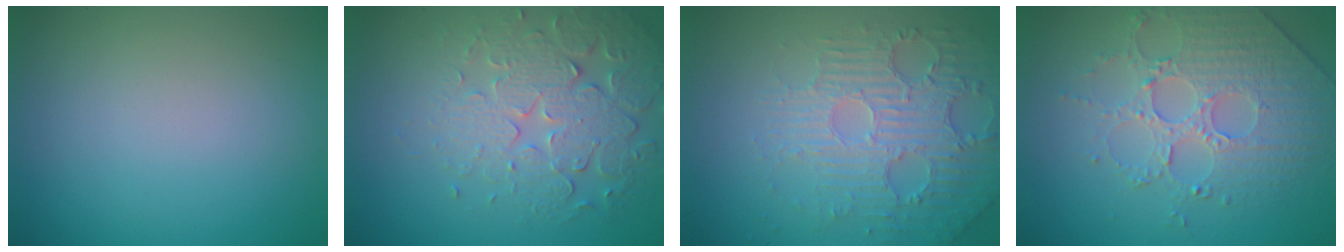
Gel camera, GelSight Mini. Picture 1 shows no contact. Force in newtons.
{"total": 5.1, "press": 4.4, "slide": 2.6}
{"total": 6.2, "press": 3.8, "slide": 4.9}
{"total": 4.7, "press": 3.9, "slide": 2.6}